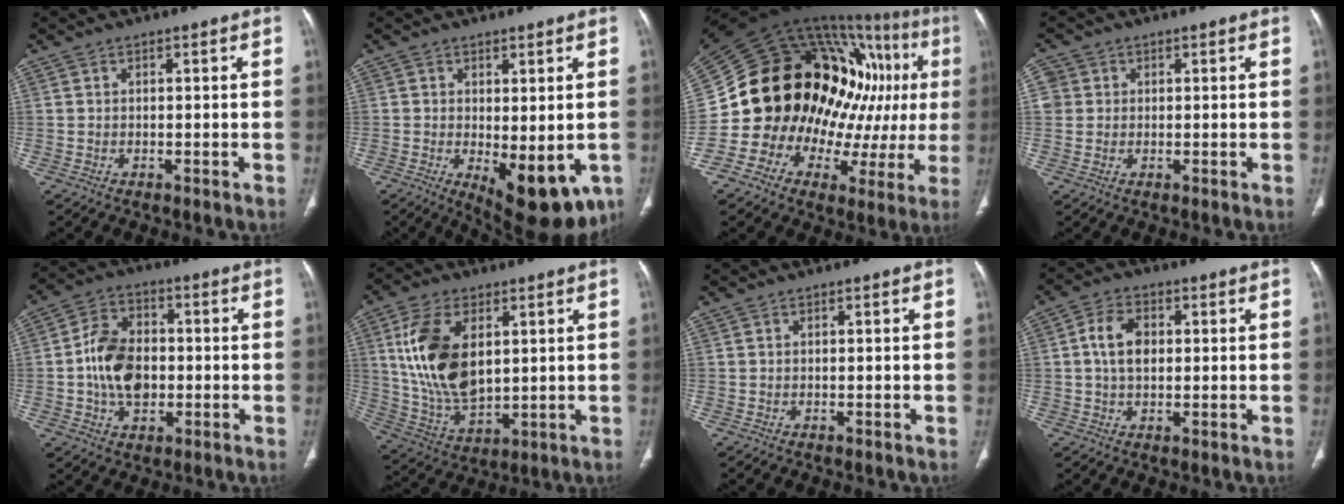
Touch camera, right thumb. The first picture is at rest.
{"total": 12.1, "force": [-3.7, 5.2, 10.2], "torque": [-0.119, -0.017, -0.037]}
{"total": 30.3, "force": [3.4, 18.2, 24.0], "torque": [-0.323, 0.058, 0.062]}
{"total": 3.0, "force": [0.6, 2.9, 0.4], "torque": [0.009, 0.003, 0.013]}
{"total": 11.5, "force": [-1.0, 8.2, 8.1], "torque": [-0.122, 0.018, -0.022]}
{"total": 16.5, "force": [4.1, 9.6, 12.8], "torque": [-0.236, -0.016, 0.090]}
{"total": 0.0}
{"total": 6.5, "force": [1.0, 4.3, 4.9], "torque": [-0.084, 0.009, 0.015]}